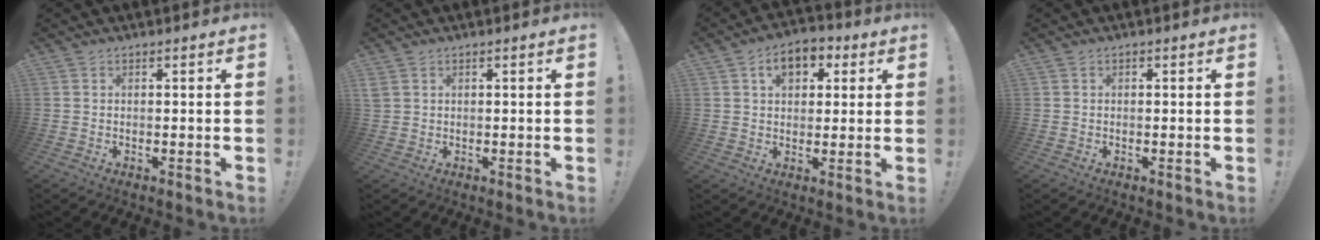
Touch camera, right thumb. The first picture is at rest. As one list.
[{"total": 1.6, "force": [0.8, 1.2, 0.8], "torque": [-0.019, 0.005, 0.016]}, {"total": 8.4, "force": [3.5, 5.8, 5.1], "torque": [-0.064, -0.002, 0.062]}, {"total": 0.0}]